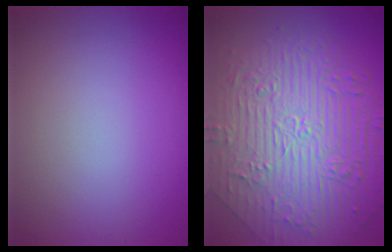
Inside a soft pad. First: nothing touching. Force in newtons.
{"total": 11.2, "press": 7.5, "slide": 8.2}